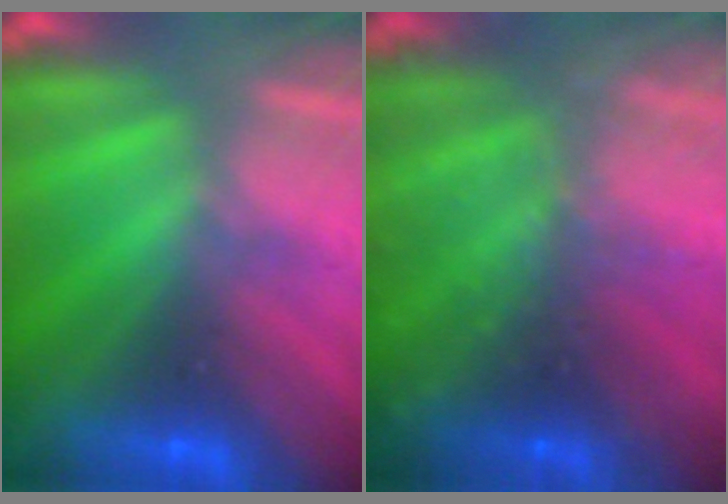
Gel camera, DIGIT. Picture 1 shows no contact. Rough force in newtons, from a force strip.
{"total": 6.9}